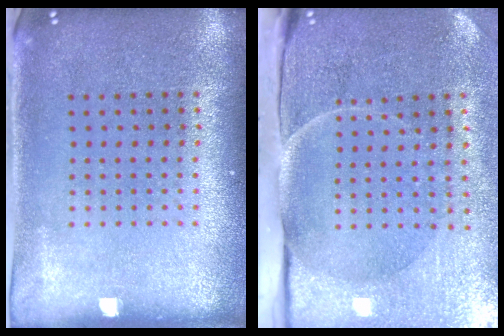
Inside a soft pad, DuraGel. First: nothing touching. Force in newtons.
{"total": 4.9, "press": 3.9, "slide": 2.9}